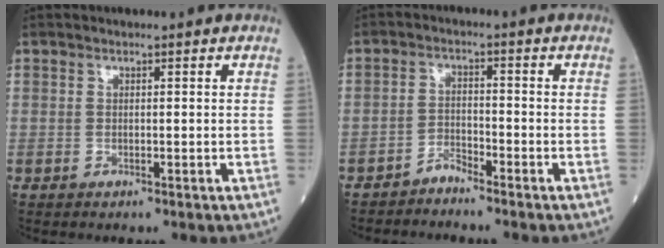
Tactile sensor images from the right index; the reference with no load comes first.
{"total": 2.3, "force": [-2.3, 0.3, 0.2], "torque": [0.002, -0.004, -0.045]}